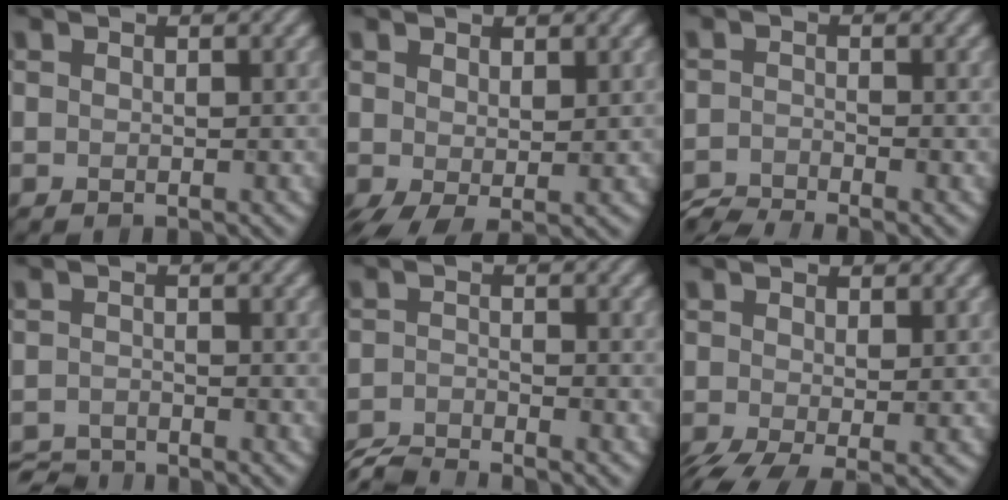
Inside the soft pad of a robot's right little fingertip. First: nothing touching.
{"total": 2.7, "force": [0.1, 1.1, 2.5], "torque": [-0.054, -0.005, 0.004]}
{"total": 3.1, "force": [-2.9, 0.3, 1.0], "torque": [-0.020, -0.011, -0.064]}
{"total": 2.8, "force": [-2.7, 0.4, 0.5], "torque": [-0.009, -0.007, -0.056]}
{"total": 3.5, "force": [-3.4, 0.3, 0.9], "torque": [-0.018, -0.010, -0.073]}
{"total": 4.4, "force": [-1.5, 1.7, 3.8], "torque": [-0.078, -0.013, -0.025]}